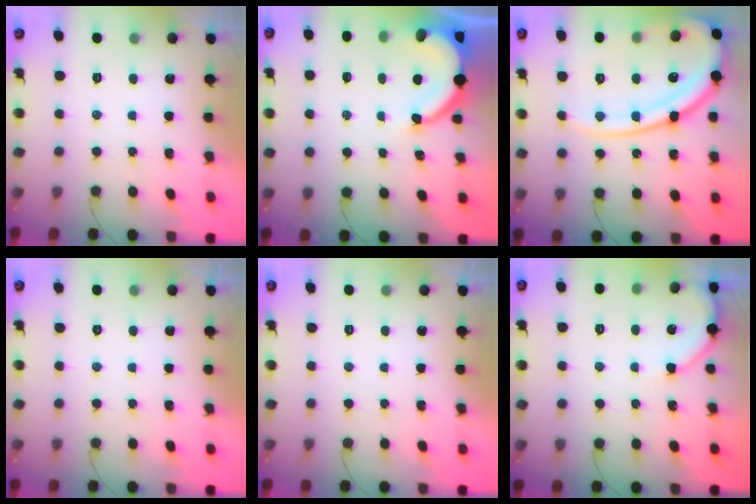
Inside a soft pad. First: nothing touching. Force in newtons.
{"total": 7.2, "press": 7.2, "slide": 0.7}
{"total": 21.3, "press": 21.1, "slide": 2.2}
{"total": 0.0}
{"total": 0.0}
{"total": 4.6, "press": 4.6, "slide": 0.7}